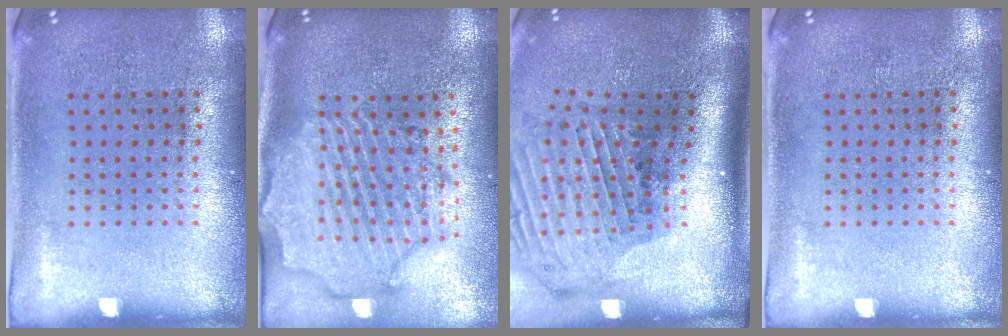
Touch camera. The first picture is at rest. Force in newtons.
{"total": 2.9, "press": 2.5, "slide": 1.4}
{"total": 2.9, "press": 2.1, "slide": 2.0}
{"total": 0.0}